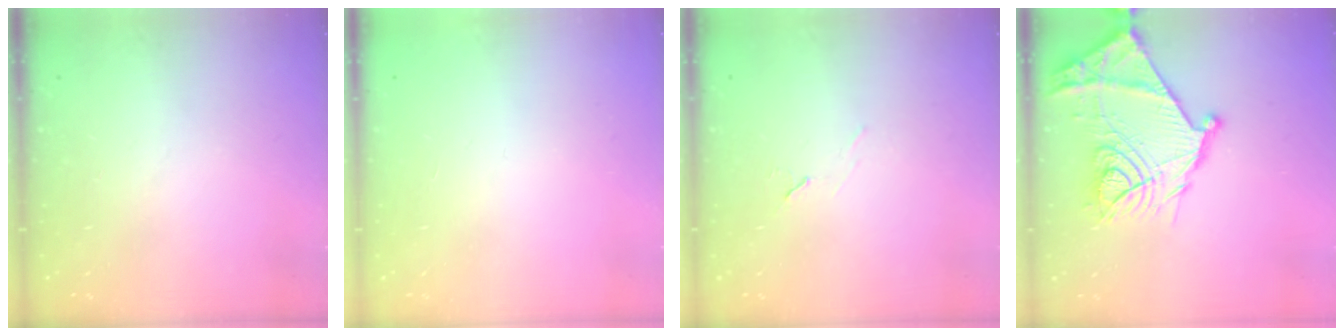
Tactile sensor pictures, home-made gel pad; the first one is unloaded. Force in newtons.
{"total": 1.7, "press": 1.6, "slide": 0.1}
{"total": 6.0, "press": 5.3, "slide": 2.8}
{"total": 22.8, "press": 22.7, "slide": 1.7}